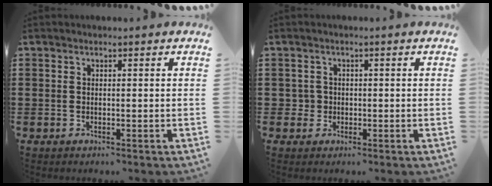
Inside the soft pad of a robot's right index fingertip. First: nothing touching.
{"total": 1.7, "force": [-0.3, 1.6, 0.3], "torque": [-0.013, 0.006, -0.008]}